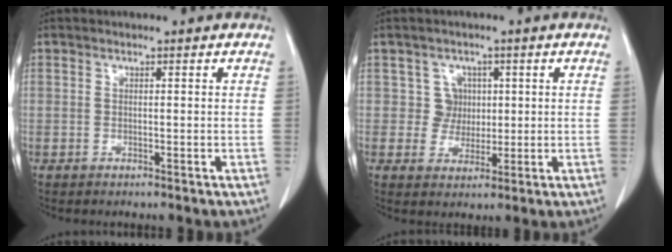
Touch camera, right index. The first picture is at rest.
{"total": 3.7, "force": [0.8, 3.6, 0.1], "torque": [0.008, 0.008, 0.014]}